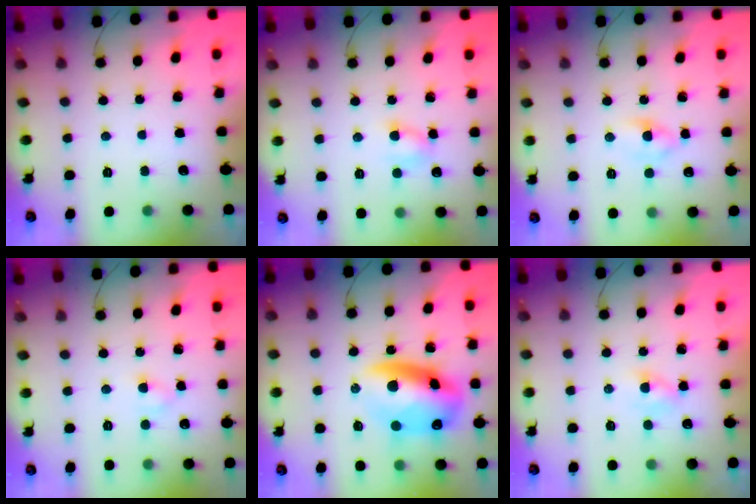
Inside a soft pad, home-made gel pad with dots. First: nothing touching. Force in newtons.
{"total": 4.6, "press": 4.5, "slide": 0.8}
{"total": 3.1, "press": 2.9, "slide": 1.1}
{"total": 2.9, "press": 2.7, "slide": 1.1}
{"total": 15.9, "press": 15.4, "slide": 4.0}
{"total": 1.9, "press": 1.6, "slide": 1.0}